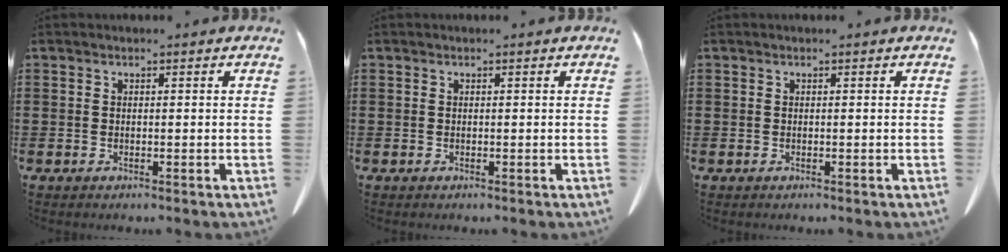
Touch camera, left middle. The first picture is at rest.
{"total": 0.0}
{"total": 0.0}